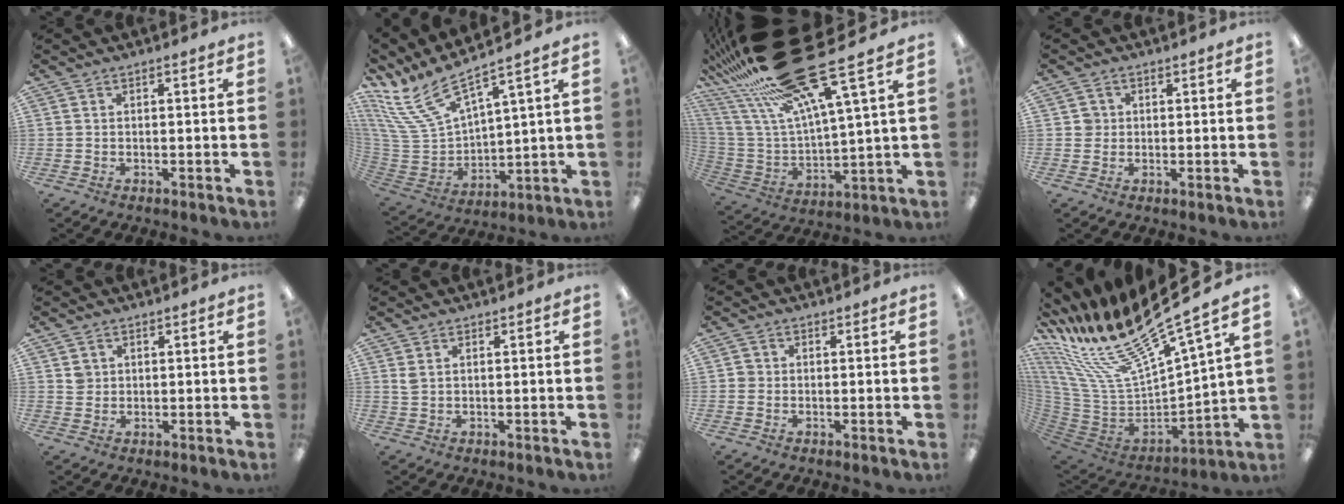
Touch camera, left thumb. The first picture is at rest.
{"total": 16.2, "force": [12.2, 5.0, 9.5], "torque": [-0.228, -0.087, 0.217]}
{"total": 26.9, "force": [18.8, 6.9, 18.0], "torque": [-0.340, -0.117, 0.313]}
{"total": 2.5, "force": [0.5, 2.4, 0.3], "torque": [-0.001, 0.002, 0.006]}
{"total": 2.5, "force": [1.1, 2.2, 0.3], "torque": [0.006, -0.004, 0.018]}
{"total": 1.7, "force": [0.9, 1.0, 1.0], "torque": [-0.023, 0.003, 0.017]}
{"total": 1.4, "force": [-0.1, 1.3, 0.2], "torque": [-0.002, 0.005, -0.004]}
{"total": 26.8, "force": [20.2, 7.1, 16.0], "torque": [-0.304, -0.157, 0.352]}